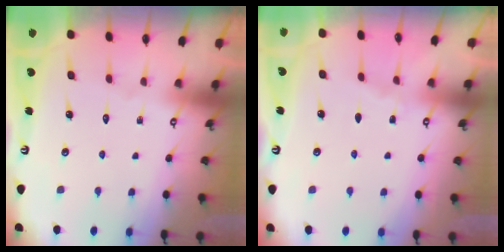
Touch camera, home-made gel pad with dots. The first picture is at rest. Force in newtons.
{"total": 2.8, "press": 2.7, "slide": 0.3}